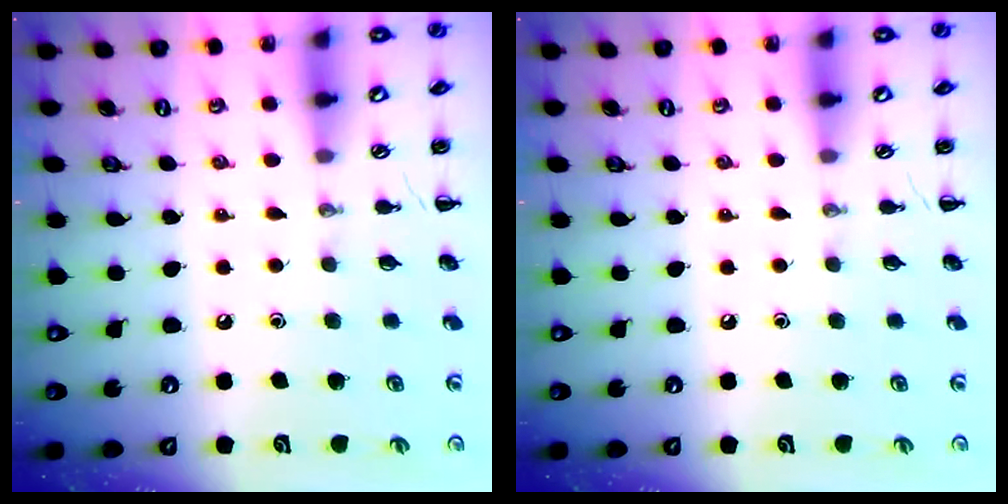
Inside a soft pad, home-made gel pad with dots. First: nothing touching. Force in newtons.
{"total": 0.0}